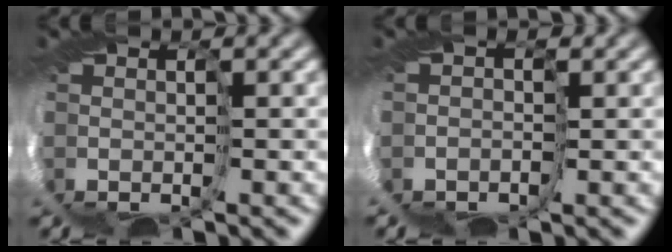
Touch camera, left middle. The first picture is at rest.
{"total": 1.1, "force": [-0.8, 0.6, -0.2], "torque": [0.020, -0.001, -0.014]}